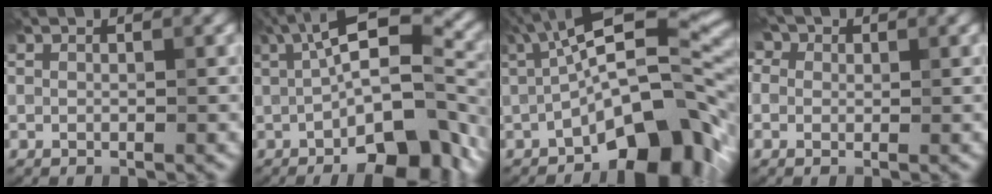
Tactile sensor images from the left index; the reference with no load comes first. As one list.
[{"total": 13.2, "force": [-3.0, 4.2, 12.2], "torque": [-0.190, 0.008, -0.043]}, {"total": 12.7, "force": [-2.4, 4.4, 11.7], "torque": [-0.162, 0.024, -0.046]}, {"total": 4.4, "force": [2.0, 3.3, 2.2], "torque": [-0.032, 0.036, -0.007]}]